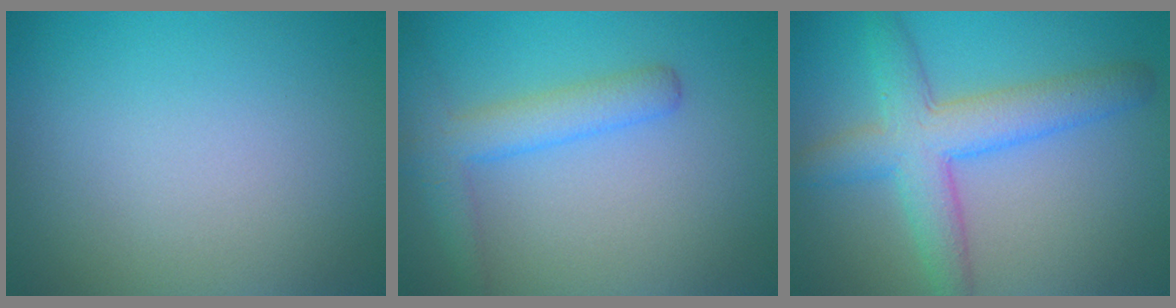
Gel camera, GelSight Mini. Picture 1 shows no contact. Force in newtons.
{"total": 3.3, "press": 3.3, "slide": 0.1}
{"total": 5.4, "press": 5.4, "slide": 0.2}